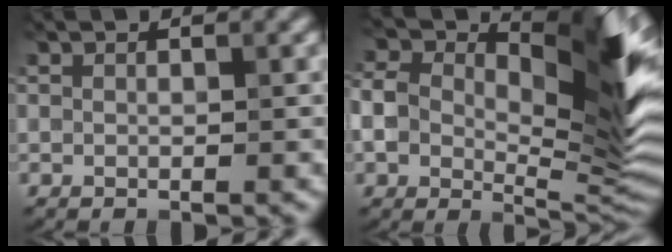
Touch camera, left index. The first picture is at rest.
{"total": 12.5, "force": [2.9, 6.6, 10.2], "torque": [-0.157, -0.001, 0.043]}